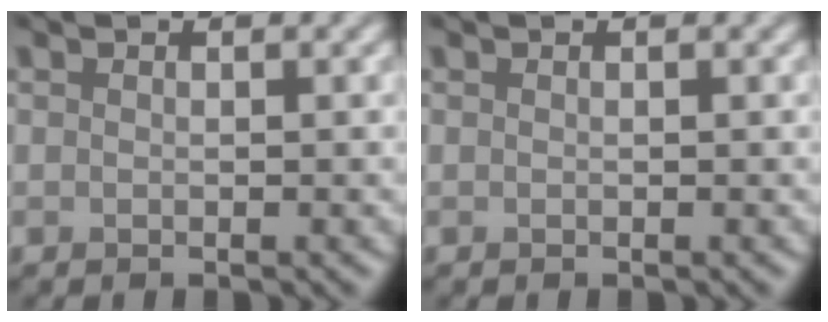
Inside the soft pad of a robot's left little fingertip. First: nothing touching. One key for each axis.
{"total": 0.0}